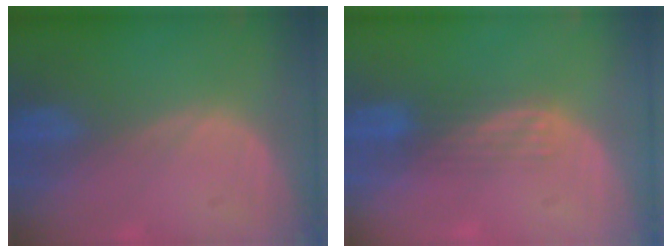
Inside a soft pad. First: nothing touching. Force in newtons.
{"total": 2.9, "press": 2.7, "slide": 1.1}